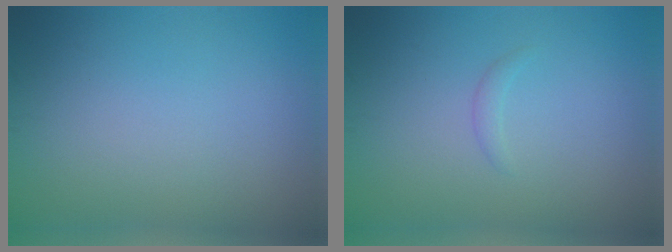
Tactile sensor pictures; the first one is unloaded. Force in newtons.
{"total": 0.7, "press": 0.7, "slide": 0.1}